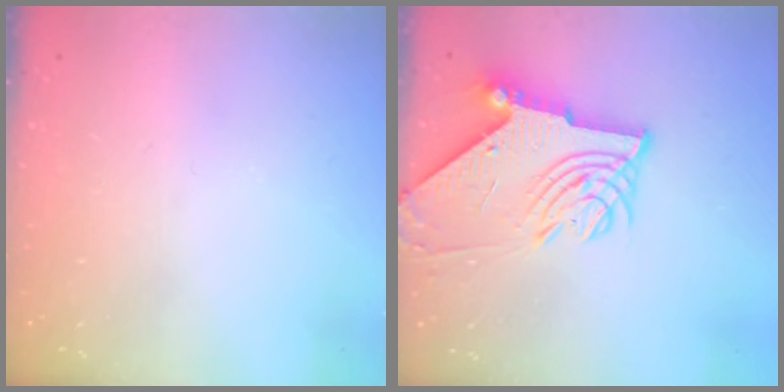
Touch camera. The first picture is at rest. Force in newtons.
{"total": 8.8, "press": 8.7, "slide": 1.1}